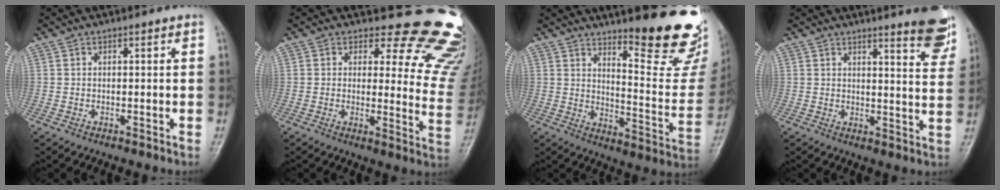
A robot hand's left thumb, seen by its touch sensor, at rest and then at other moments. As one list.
[{"total": 18.4, "force": [15.3, 8.2, 6.2], "torque": [-0.019, -0.126, 0.146]}, {"total": 21.1, "force": [16.1, 4.8, 12.8], "torque": [-0.130, -0.134, 0.210]}, {"total": 8.4, "force": [6.5, 1.2, 5.2], "torque": [-0.046, -0.049, 0.072]}]